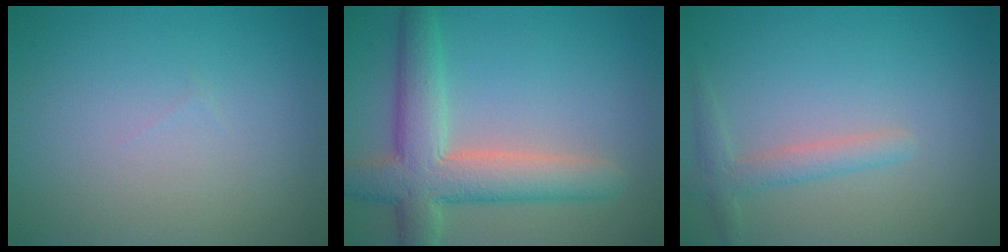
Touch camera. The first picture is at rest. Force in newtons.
{"total": 6.9, "press": 6.9, "slide": 0.7}
{"total": 2.0, "press": 2.0, "slide": 0.1}